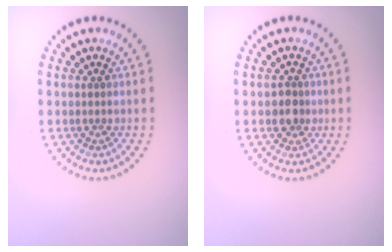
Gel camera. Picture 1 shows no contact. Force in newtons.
{"total": 1.9, "press": 1.7, "slide": 0.8}